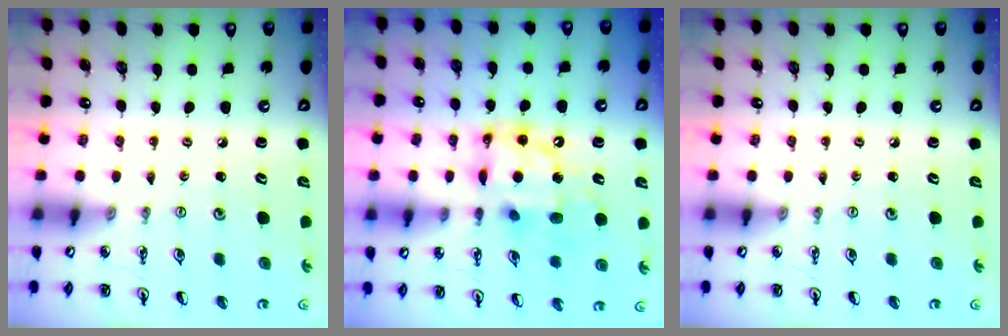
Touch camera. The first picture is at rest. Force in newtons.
{"total": 13.3, "press": 13.3, "slide": 1.1}
{"total": 0.0}